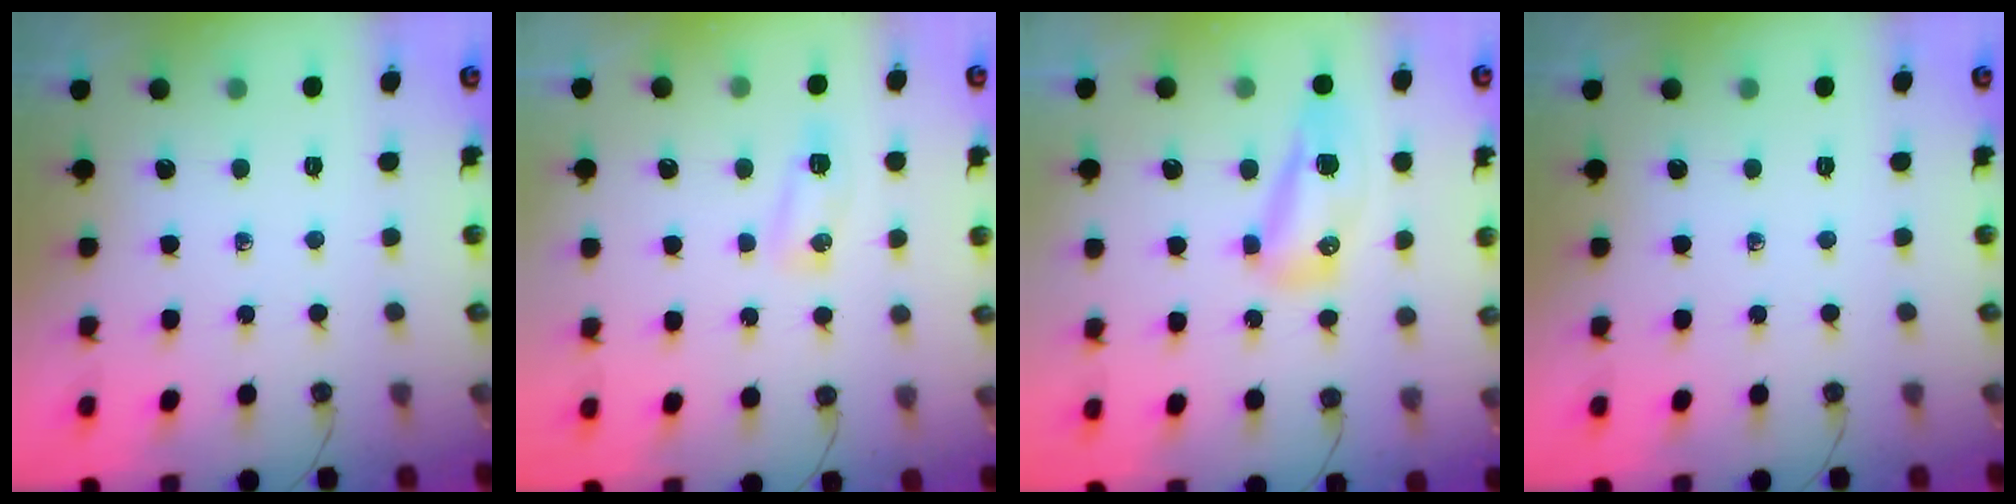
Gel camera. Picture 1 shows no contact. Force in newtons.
{"total": 16.3, "press": 7.0, "slide": 14.8}
{"total": 10.7, "press": 9.8, "slide": 4.3}
{"total": 0.0}